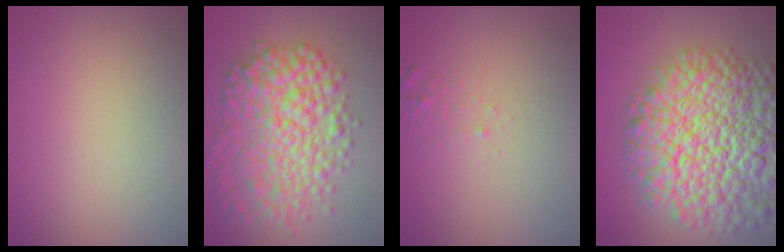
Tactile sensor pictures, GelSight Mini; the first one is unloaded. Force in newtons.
{"total": 8.5, "press": 8.5, "slide": 0.1}
{"total": 0.9, "press": 0.9, "slide": 0.1}
{"total": 15.6, "press": 15.6, "slide": 0.7}